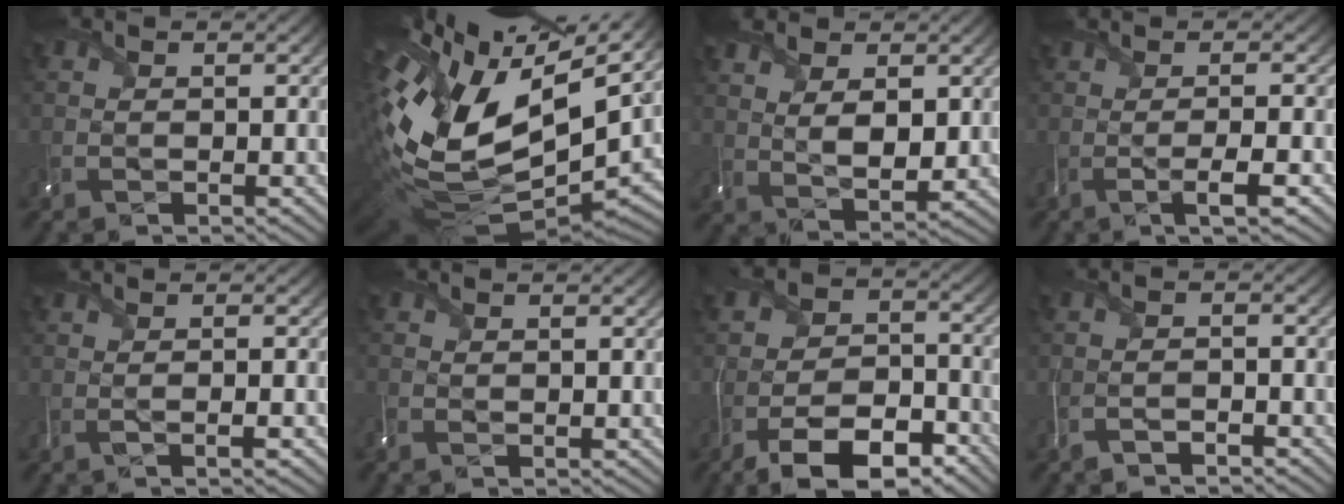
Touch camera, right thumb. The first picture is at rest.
{"total": 18.5, "force": [1.8, 10.9, 14.9], "torque": [-0.309, -0.047, 0.052]}
{"total": 6.8, "force": [3.0, 3.8, 4.7], "torque": [-0.111, -0.001, 0.055]}
{"total": 3.5, "force": [-1.4, -0.2, 3.1], "torque": [-0.047, 0.007, -0.030]}
{"total": 1.2, "force": [-0.7, -0.4, 0.9], "torque": [-0.011, 0.000, -0.024]}
{"total": 0.6, "force": [0.0, 0.4, 0.4], "torque": [-0.009, 0.000, 0.000]}
{"total": 11.3, "force": [-7.9, 5.1, 6.3], "torque": [-0.092, -0.007, -0.150]}
{"total": 2.4, "force": [-2.4, -0.4, 0.1], "torque": [0.004, -0.002, -0.052]}